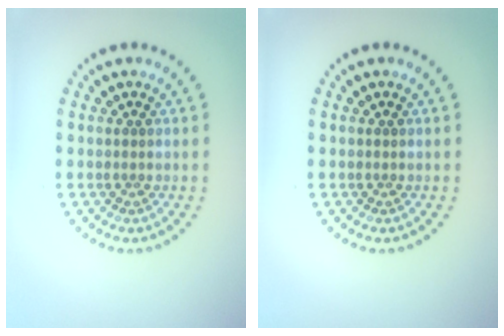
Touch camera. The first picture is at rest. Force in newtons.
{"total": 0.0}